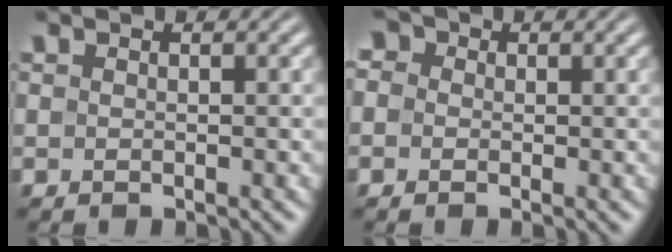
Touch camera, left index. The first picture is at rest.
{"total": 2.8, "force": [0.9, 2.4, 1.3], "torque": [-0.015, 0.019, -0.019]}